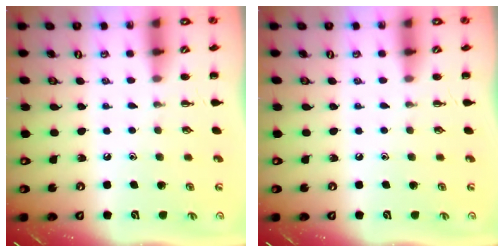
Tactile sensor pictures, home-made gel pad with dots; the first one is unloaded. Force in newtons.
{"total": 0.0}